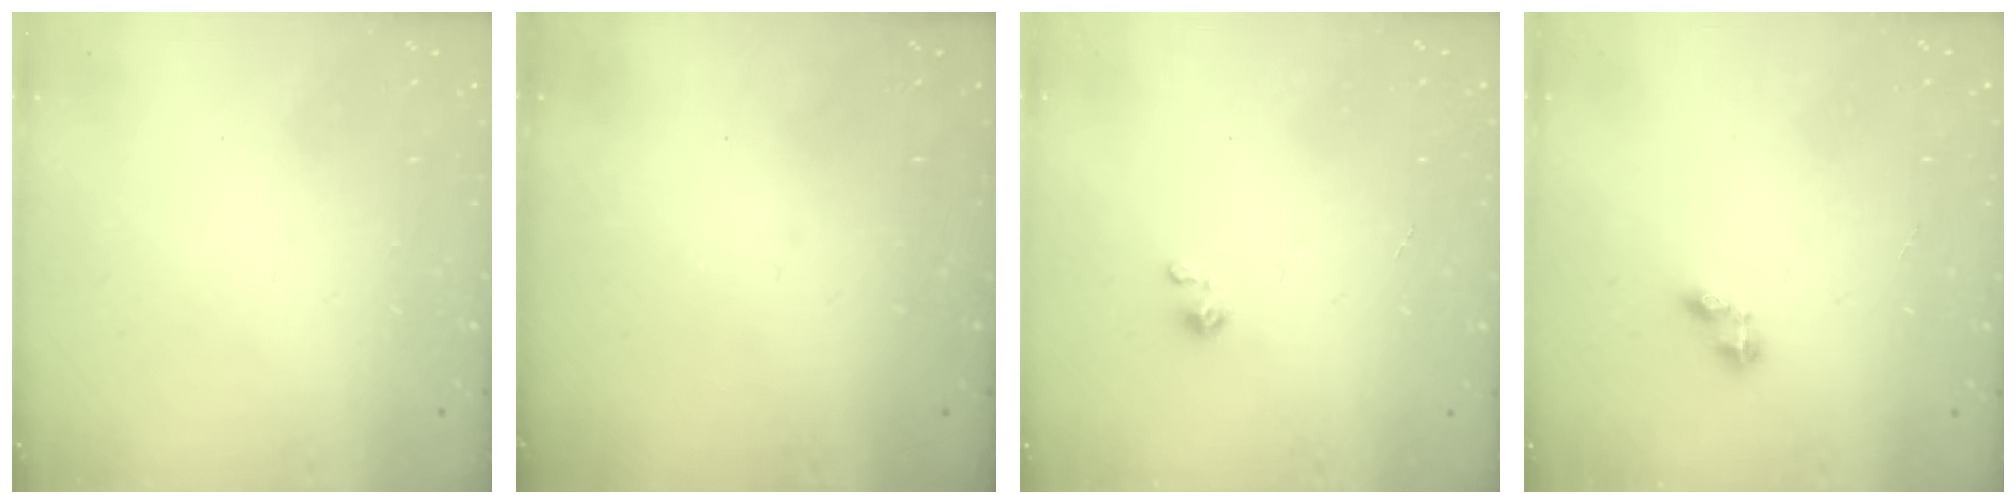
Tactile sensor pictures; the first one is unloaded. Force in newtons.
{"total": 0.0}
{"total": 1.6, "press": 1.6, "slide": 0.2}
{"total": 2.1, "press": 2.0, "slide": 0.4}